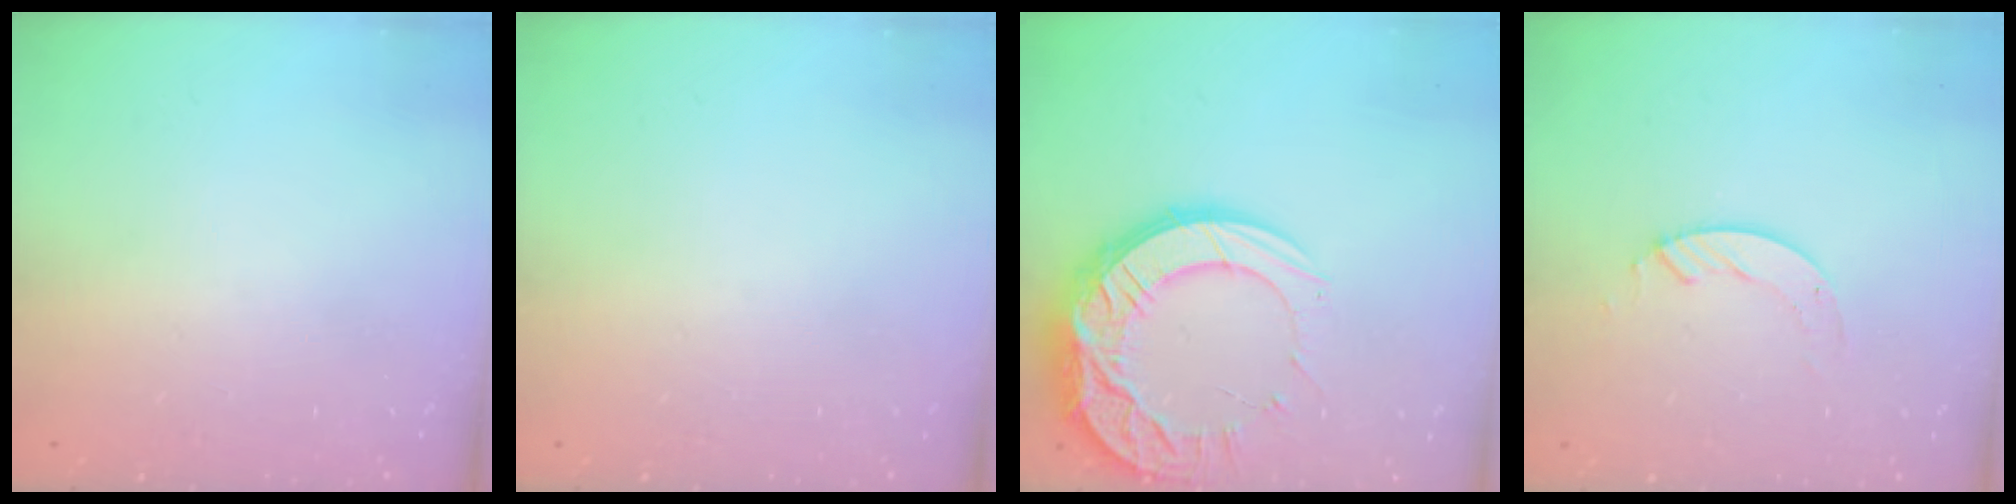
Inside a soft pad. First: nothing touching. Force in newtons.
{"total": 0.0}
{"total": 18.6, "press": 18.6, "slide": 1.4}
{"total": 3.5, "press": 3.5, "slide": 0.4}